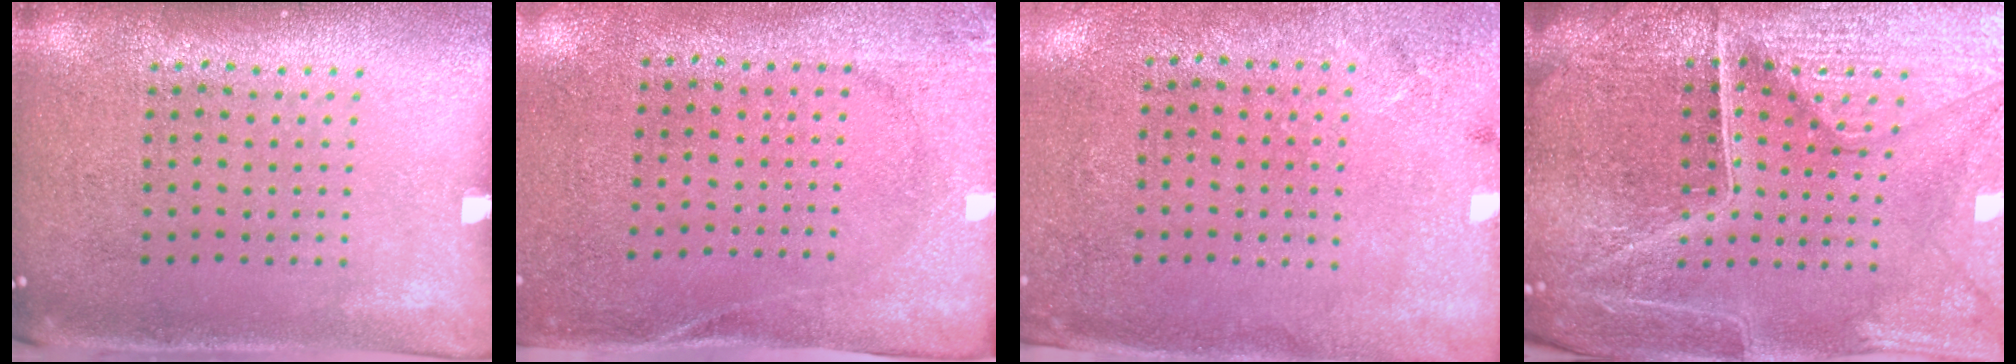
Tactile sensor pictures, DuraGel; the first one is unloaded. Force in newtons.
{"total": 2.7, "press": 2.1, "slide": 1.7}
{"total": 2.7, "press": 2.2, "slide": 1.6}
{"total": 5.4, "press": 5.1, "slide": 1.7}